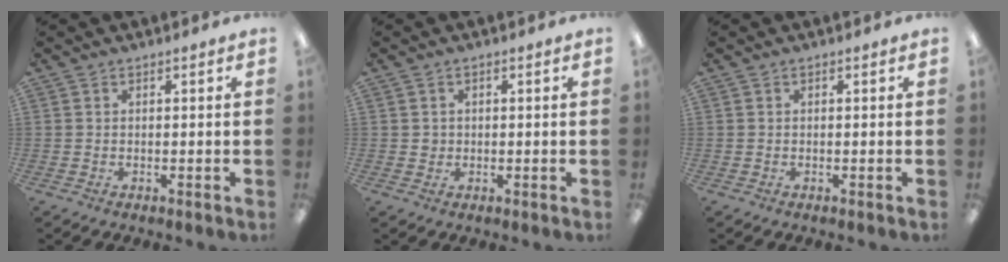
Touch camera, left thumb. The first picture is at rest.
{"total": 1.4, "force": [0.1, 1.3, 0.3], "torque": [-0.007, 0.007, -0.001]}
{"total": 0.0}